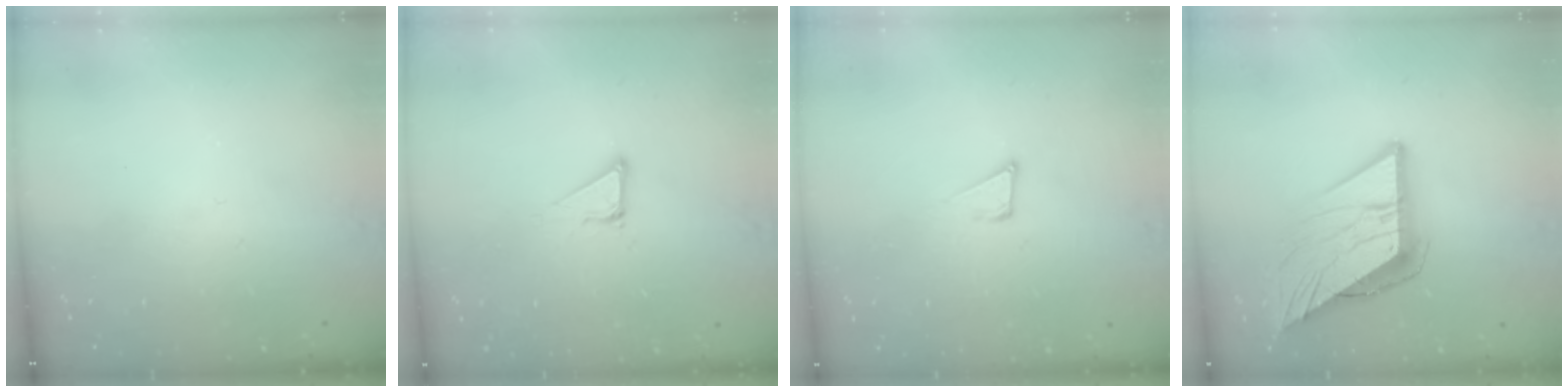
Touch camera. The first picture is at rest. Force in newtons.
{"total": 4.7, "press": 4.7, "slide": 0.2}
{"total": 4.3, "press": 4.3, "slide": 0.1}
{"total": 12.2, "press": 12.1, "slide": 1.4}